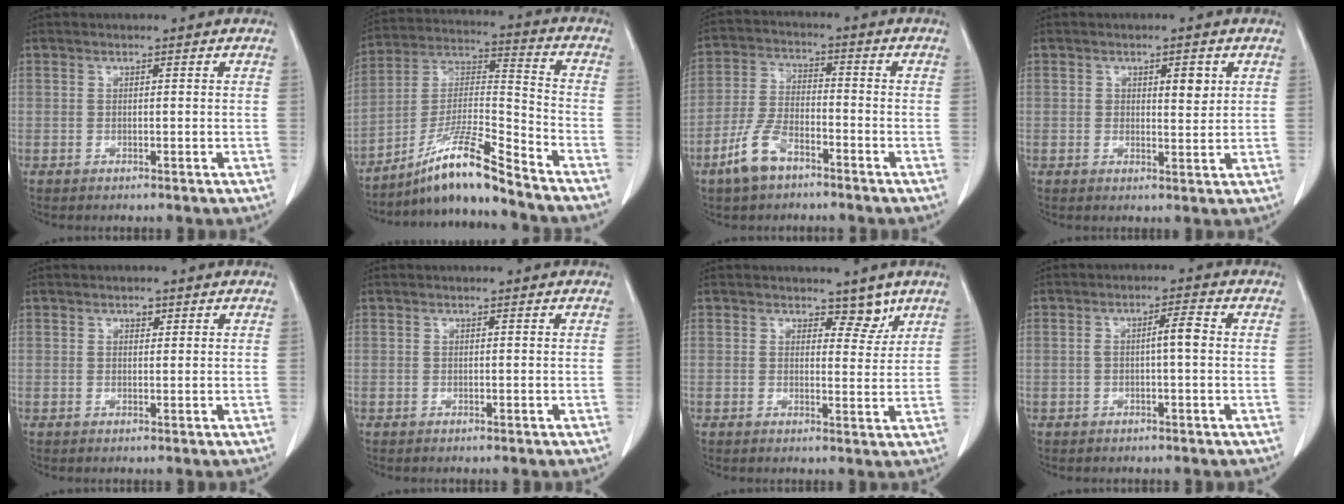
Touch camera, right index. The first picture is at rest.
{"total": 12.5, "force": [-10.2, -0.7, 7.2], "torque": [-0.139, 0.002, -0.186]}
{"total": 7.9, "force": [-5.1, 3.5, 4.9], "torque": [-0.117, 0.001, -0.099]}
{"total": 3.3, "force": [1.2, 1.4, 2.7], "torque": [-0.038, -0.001, 0.018]}
{"total": 1.0, "force": [0.6, 0.6, 0.5], "torque": [-0.007, -0.003, 0.008]}
{"total": 0.0}
{"total": 3.3, "force": [2.4, 1.7, 1.4], "torque": [-0.007, -0.005, 0.035]}
{"total": 3.3, "force": [0.0, 0.4, 3.3], "torque": [-0.058, 0.009, -0.001]}